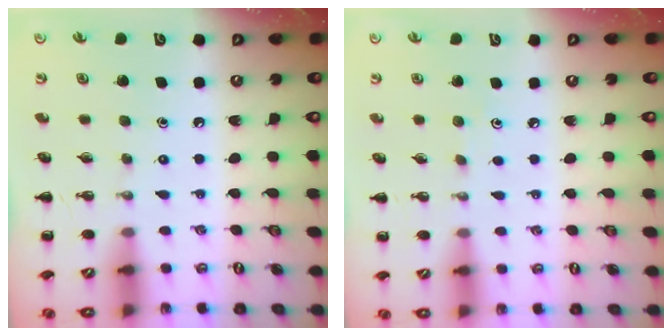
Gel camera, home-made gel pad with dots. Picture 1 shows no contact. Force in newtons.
{"total": 2.6, "press": 2.5, "slide": 0.8}